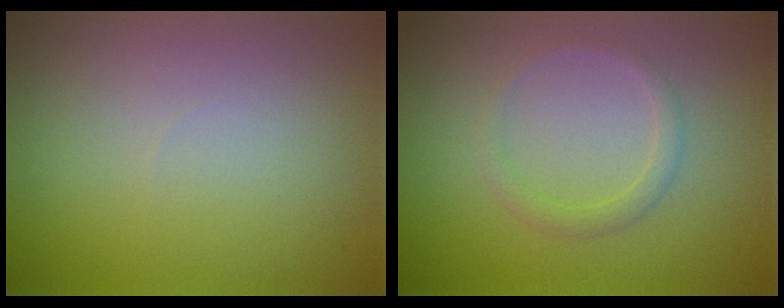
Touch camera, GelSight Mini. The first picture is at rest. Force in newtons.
{"total": 1.3, "press": 1.3, "slide": 0.1}